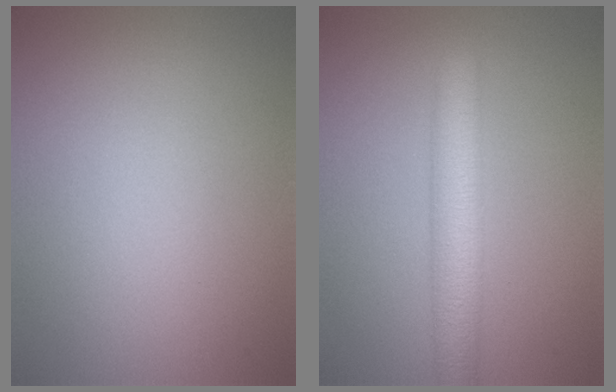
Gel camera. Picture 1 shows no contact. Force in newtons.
{"total": 5.4, "press": 5.4, "slide": 0.2}